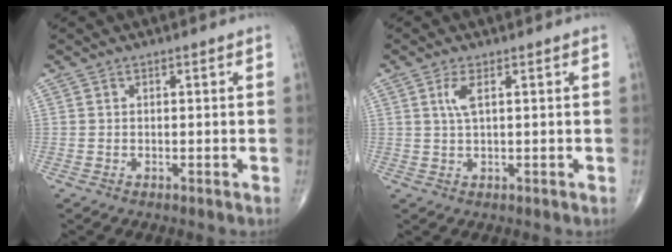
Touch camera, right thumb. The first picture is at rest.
{"total": 2.8, "force": [0.9, 0.6, 2.5], "torque": [-0.064, 0.002, 0.024]}